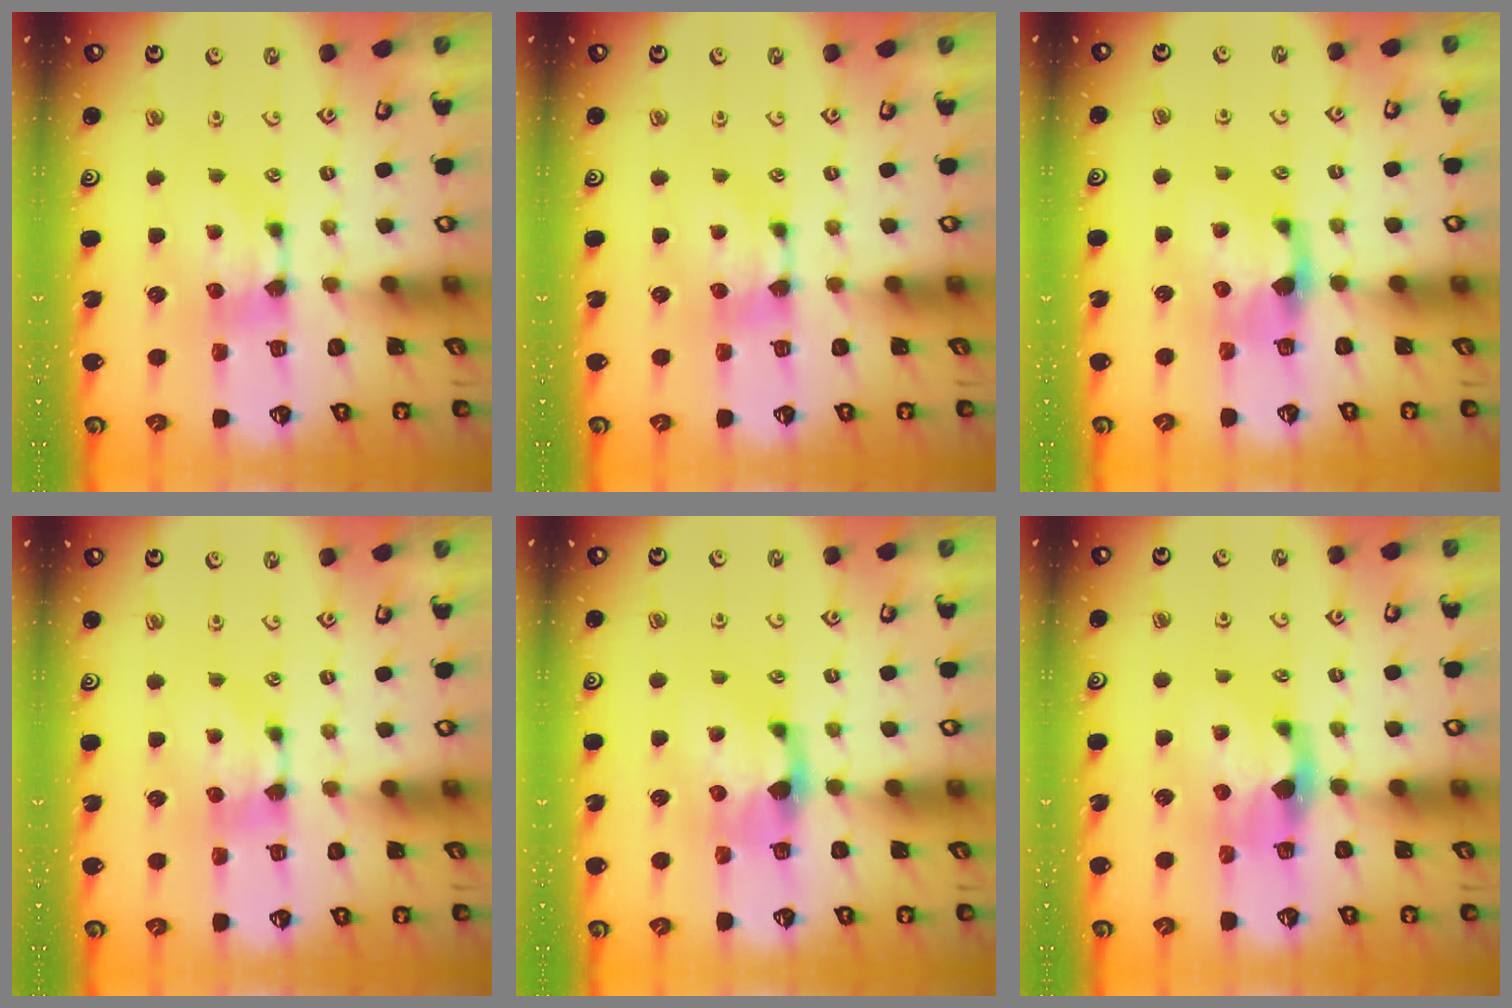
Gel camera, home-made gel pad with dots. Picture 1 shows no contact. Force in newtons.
{"total": 0.0}
{"total": 1.9, "press": 1.4, "slide": 1.3}
{"total": 0.0}
{"total": 1.9, "press": 1.4, "slide": 1.3}
{"total": 2.9, "press": 2.6, "slide": 1.4}